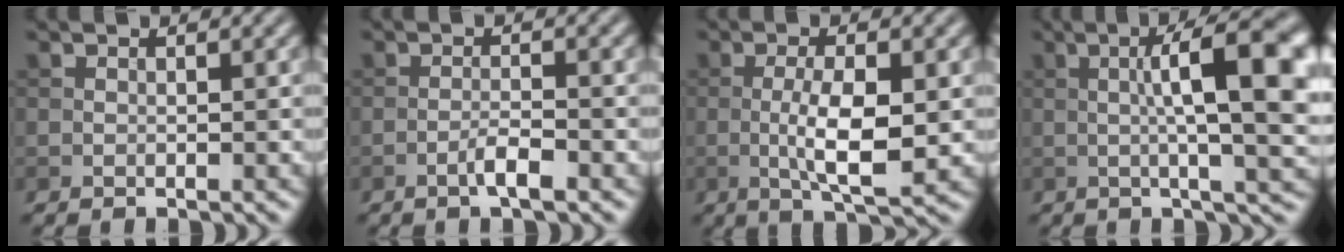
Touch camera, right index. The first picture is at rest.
{"total": 2.3, "force": [-1.2, 0.3, 1.9], "torque": [-0.036, 0.007, -0.026]}
{"total": 6.0, "force": [-0.6, 1.6, 5.7], "torque": [-0.109, -0.004, -0.010]}
{"total": 11.3, "force": [1.2, 2.6, 10.9], "torque": [-0.142, 0.013, 0.015]}